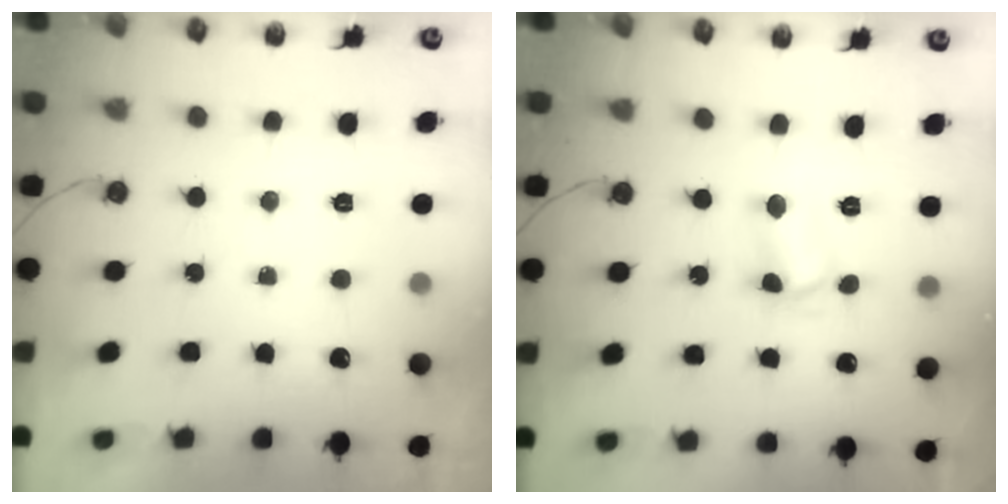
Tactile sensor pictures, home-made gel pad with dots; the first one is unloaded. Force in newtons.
{"total": 5.1, "press": 3.8, "slide": 3.4}